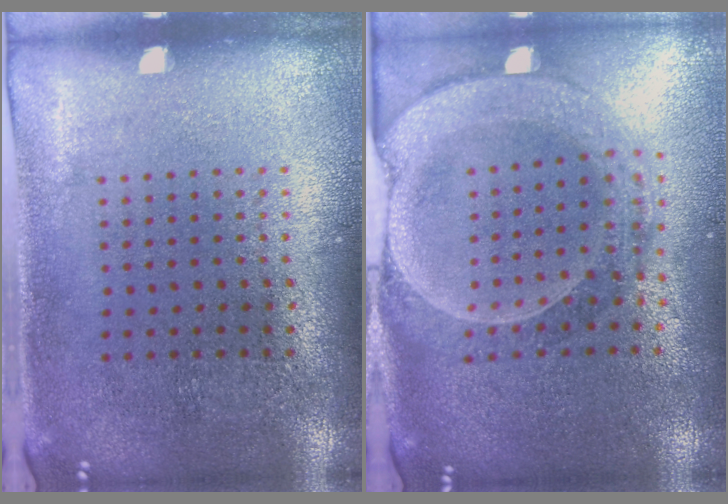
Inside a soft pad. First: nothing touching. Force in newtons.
{"total": 2.6, "press": 2.3, "slide": 1.2}